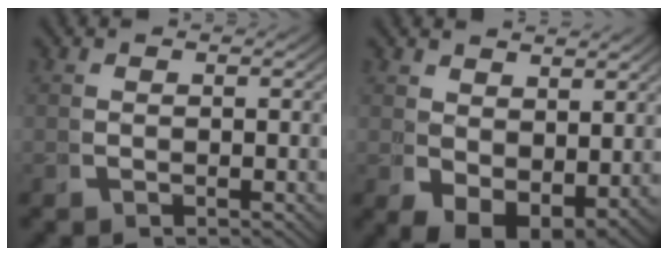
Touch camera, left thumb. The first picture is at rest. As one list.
[{"total": 5.5, "force": [-0.9, 3.9, 3.7], "torque": [-0.058, -0.041, 0.009]}]